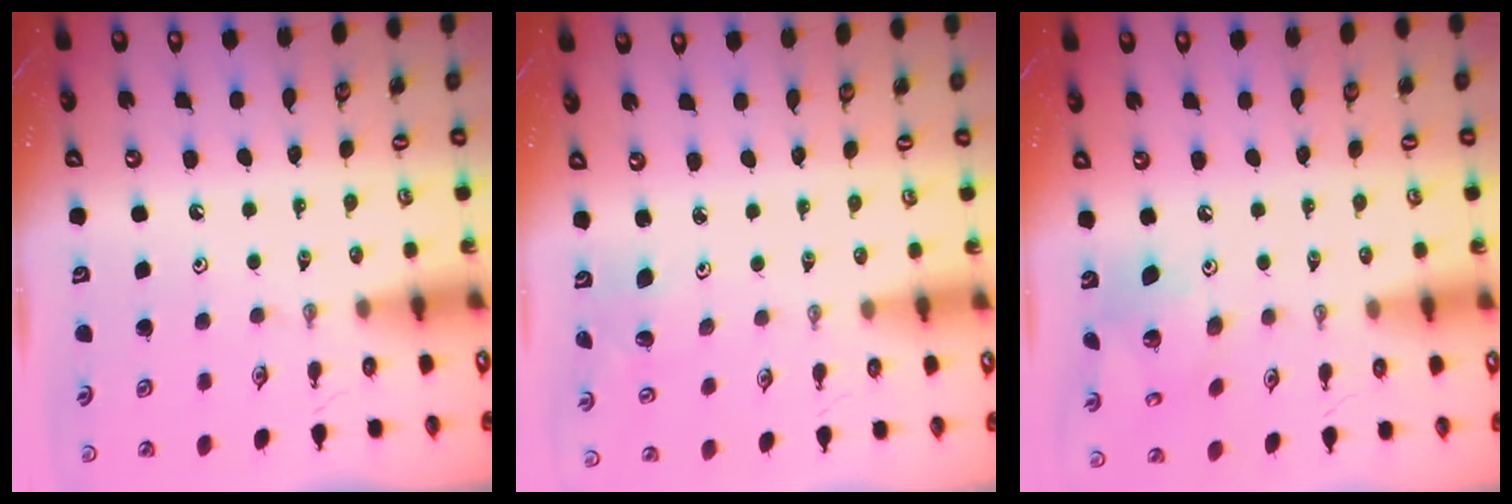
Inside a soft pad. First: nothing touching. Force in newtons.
{"total": 2.1, "press": 2.1, "slide": 0.2}
{"total": 9.5, "press": 9.5, "slide": 0.4}